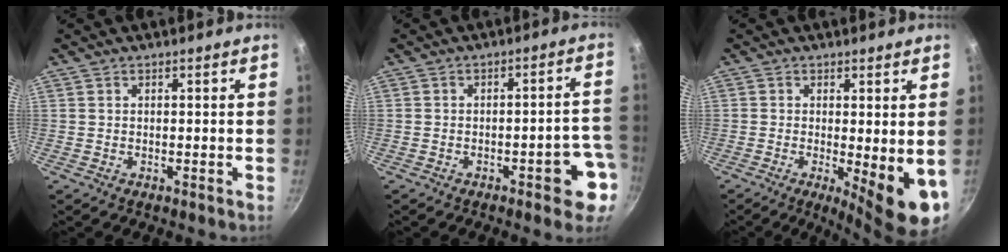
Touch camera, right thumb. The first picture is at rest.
{"total": 7.6, "force": [-3.1, 3.0, 6.3], "torque": [-0.052, 0.038, -0.034]}
{"total": 9.7, "force": [-1.7, 2.6, 9.2], "torque": [-0.112, -0.014, -0.015]}